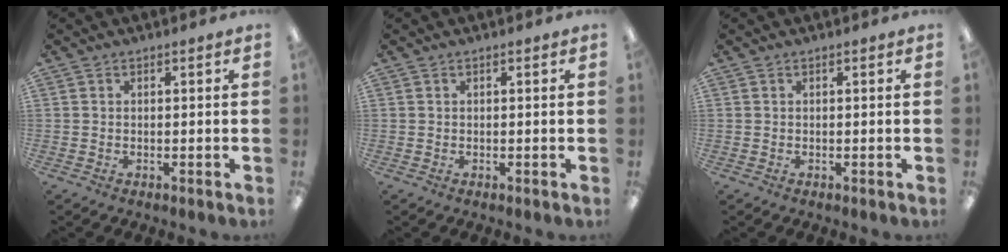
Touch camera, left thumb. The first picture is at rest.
{"total": 0.0}
{"total": 0.0}